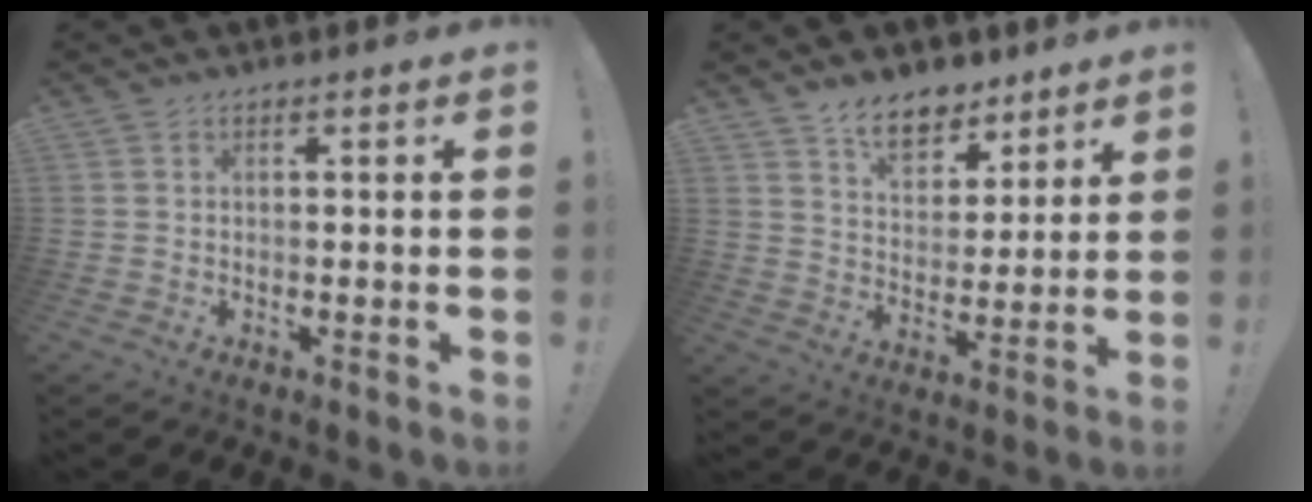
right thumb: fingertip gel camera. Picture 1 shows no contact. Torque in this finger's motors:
{"motor_torque": [0.06, 0.12, 0.43, 0.71, 0.01]}